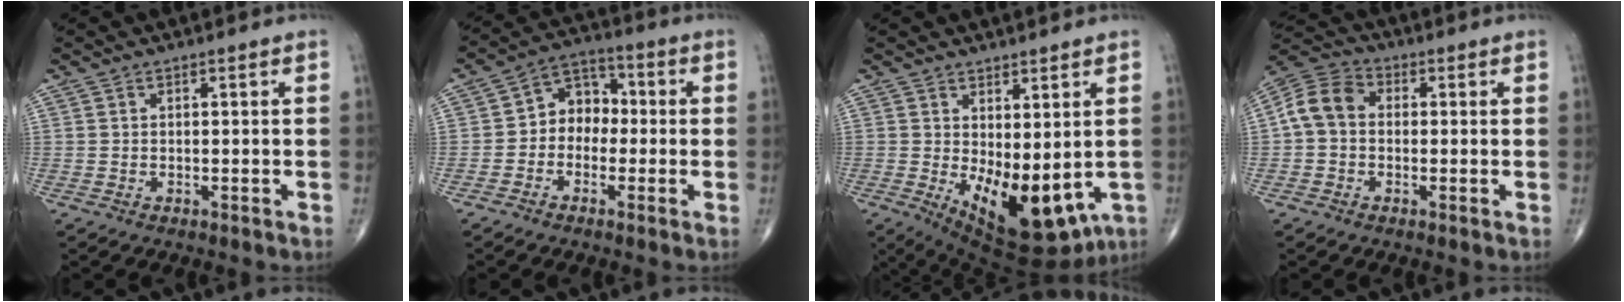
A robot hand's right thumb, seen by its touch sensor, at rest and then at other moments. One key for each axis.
{"total": 7.6, "fx": -0.9, "fy": 6.1, "fz": 4.5, "tx": -0.033, "ty": 0.035, "tz": -0.036}
{"total": 14.3, "fx": -1.7, "fy": 6.8, "fz": 12.5, "tx": -0.172, "ty": -0.027, "tz": 0.001}
{"total": 8.4, "fx": 0.1, "fy": 6.5, "fz": 5.3, "tx": -0.095, "ty": 0.029, "tz": -0.012}